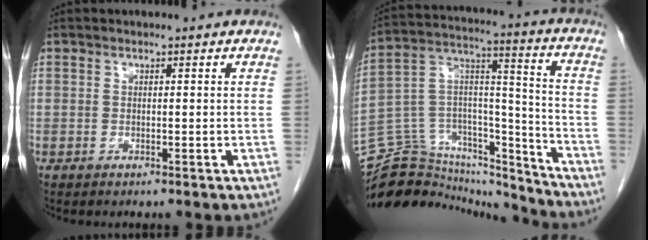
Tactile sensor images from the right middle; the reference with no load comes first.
{"total": 23.7, "force": [-22.2, 6.5, 5.3], "torque": [-0.127, 0.053, -0.351]}